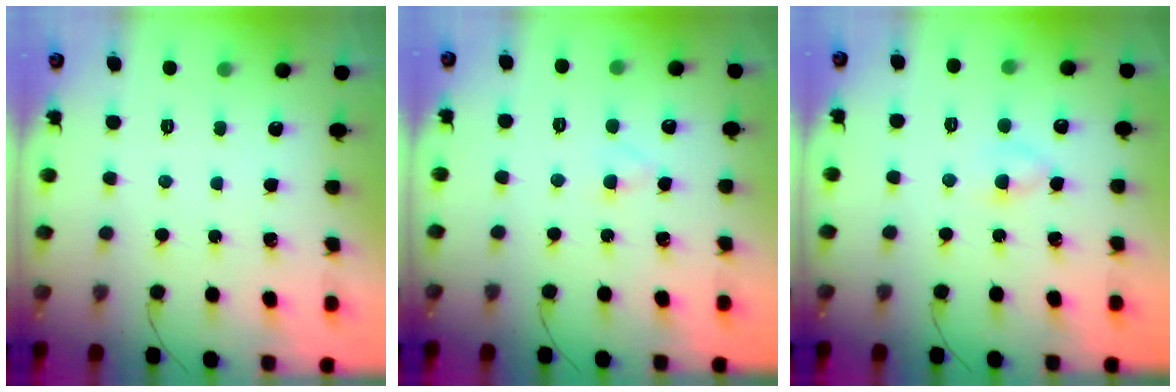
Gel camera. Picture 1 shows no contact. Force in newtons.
{"total": 2.1, "press": 1.9, "slide": 0.9}
{"total": 3.6, "press": 3.3, "slide": 1.3}